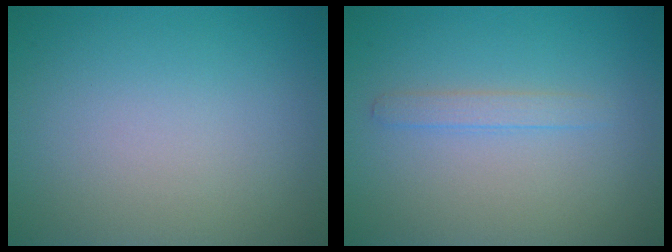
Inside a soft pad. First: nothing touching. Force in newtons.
{"total": 1.3, "press": 1.3, "slide": 0.1}